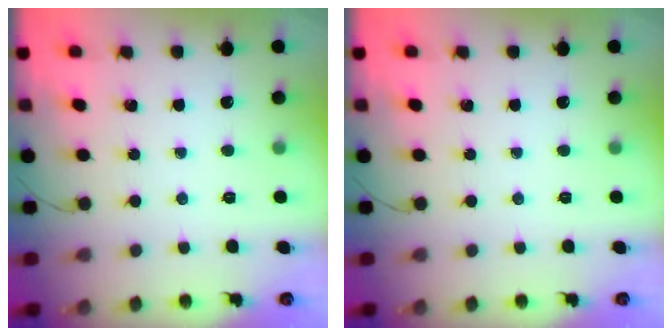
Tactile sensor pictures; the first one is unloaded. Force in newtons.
{"total": 0.0}